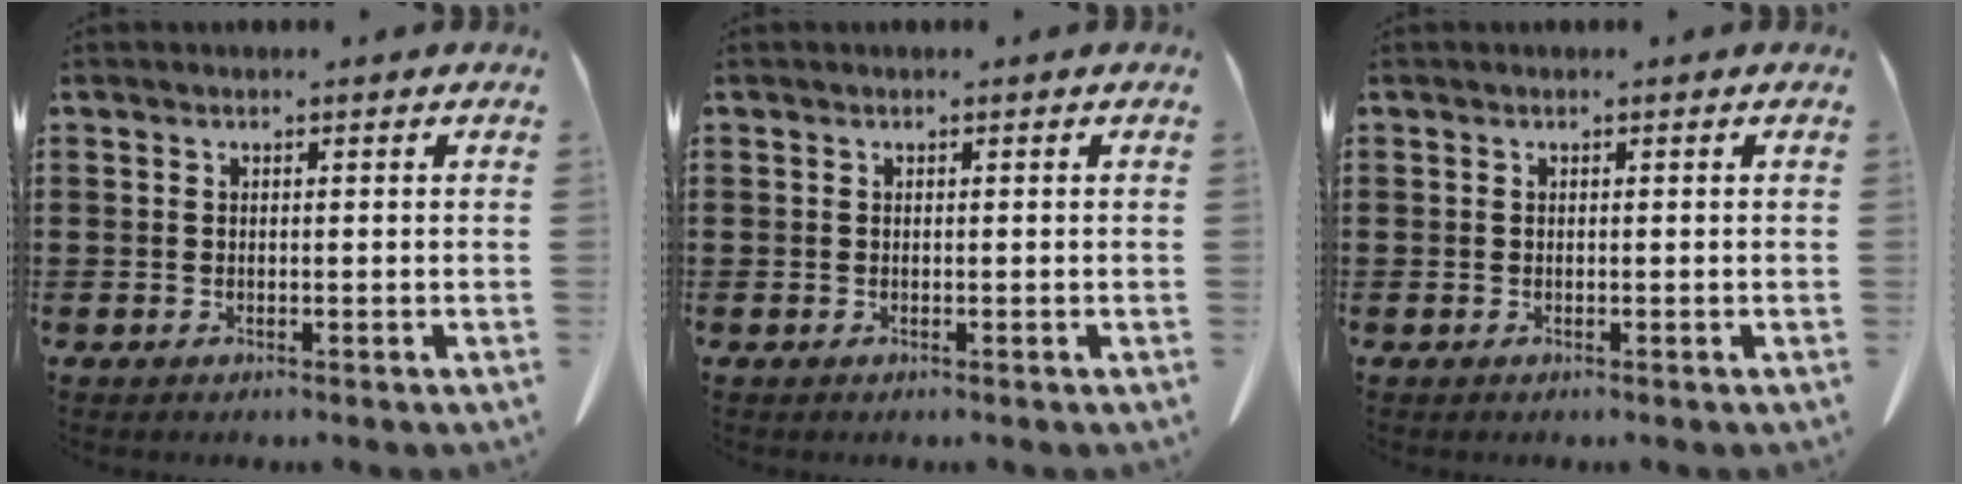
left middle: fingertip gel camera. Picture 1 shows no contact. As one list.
[{"total": 0.0}, {"total": 0.0}]